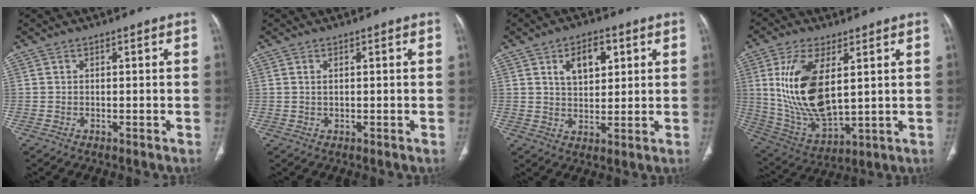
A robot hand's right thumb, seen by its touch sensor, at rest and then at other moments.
{"total": 1.0, "force": [0.3, 0.5, 0.9], "torque": [-0.019, 0.000, 0.009]}
{"total": 8.0, "force": [3.1, 4.7, 5.7], "torque": [-0.069, -0.011, 0.053]}
{"total": 17.5, "force": [4.0, 8.2, 14.9], "torque": [-0.292, -0.024, 0.093]}